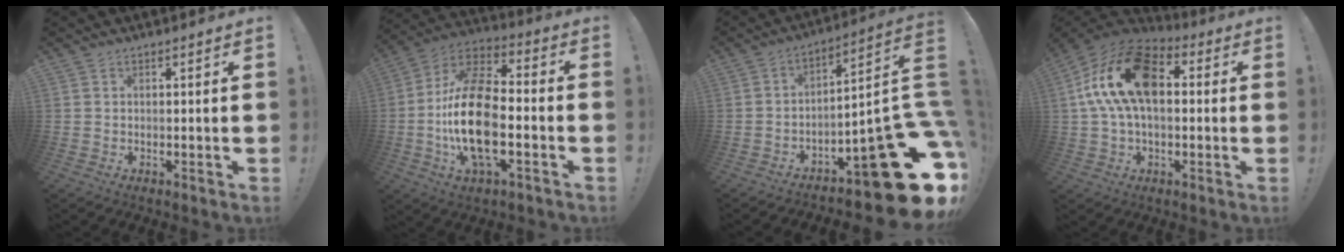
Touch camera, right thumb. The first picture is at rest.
{"total": 21.2, "force": [-3.5, 10.5, 18.1], "torque": [-0.355, 0.020, -0.056]}
{"total": 21.9, "force": [-11.0, 6.8, 17.7], "torque": [-0.164, 0.029, -0.165]}
{"total": 19.8, "force": [4.1, 11.4, 15.7], "torque": [-0.288, 0.007, 0.074]}